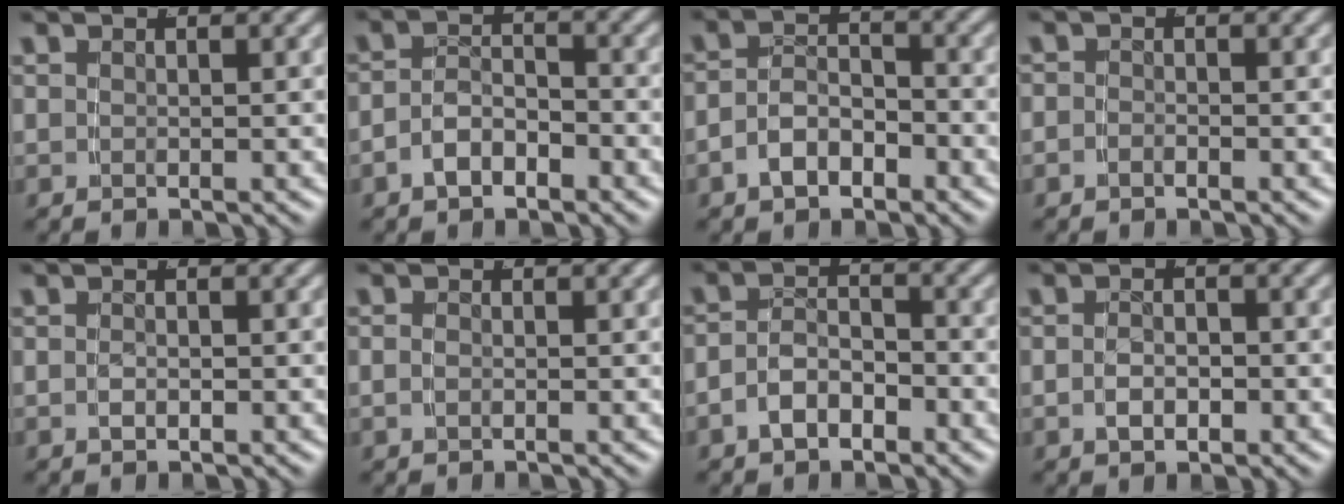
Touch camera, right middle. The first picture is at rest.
{"total": 3.3, "force": [-2.1, 1.9, 1.6], "torque": [-0.021, -0.003, -0.038]}
{"total": 3.9, "force": [-2.3, 2.6, 1.9], "torque": [-0.028, -0.002, -0.041]}
{"total": 1.0, "force": [-0.9, 0.5, 0.1], "torque": [-0.005, -0.005, -0.016]}
{"total": 0.7, "force": [-0.5, 0.0, 0.5], "torque": [-0.010, -0.003, -0.005]}
{"total": 0.7, "force": [-0.3, 0.2, 0.6], "torque": [-0.016, -0.004, -0.003]}
{"total": 3.7, "force": [-2.1, 2.3, 1.9], "torque": [-0.027, -0.003, -0.038]}
{"total": 1.9, "force": [-0.8, 1.0, 1.4], "torque": [-0.021, -0.001, -0.012]}